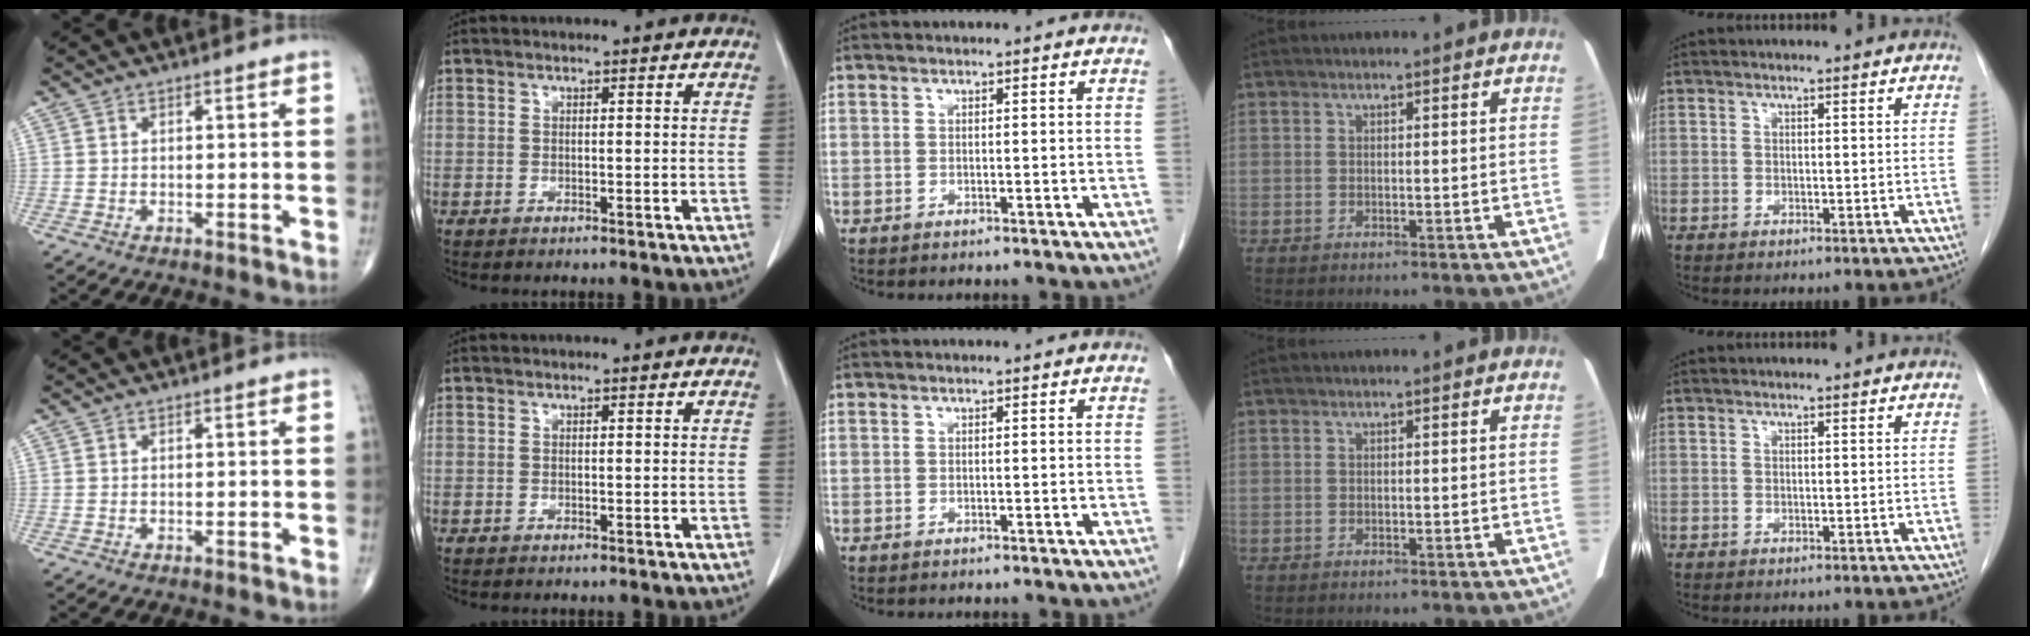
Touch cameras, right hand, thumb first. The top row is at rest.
{}